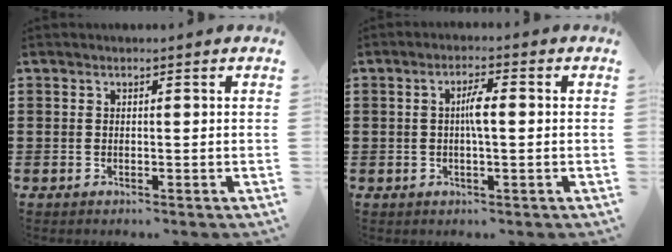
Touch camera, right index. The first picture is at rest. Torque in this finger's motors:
{"motor_torque": [0.57, -0.44, 0.35, 0.06]}